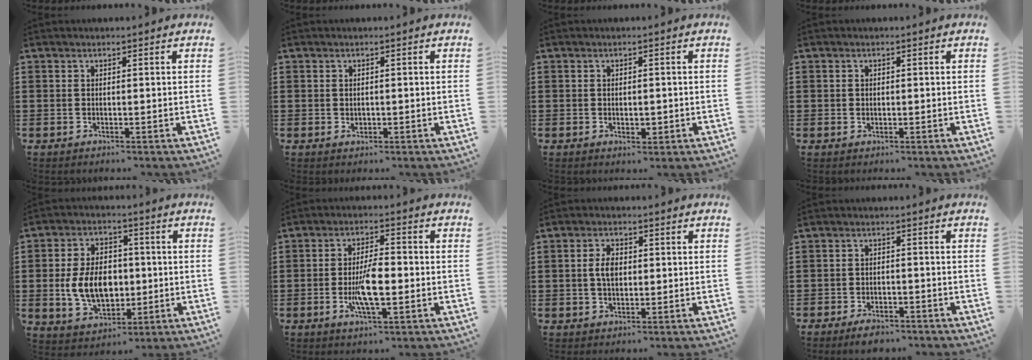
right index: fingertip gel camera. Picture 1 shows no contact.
{"total": 0.9, "force": [0.0, 0.7, 0.5], "torque": [-0.011, 0.004, -0.002]}
{"total": 1.7, "force": [-0.3, 1.1, 1.2], "torque": [-0.024, 0.004, -0.006]}
{"total": 0.6, "force": [0.2, 0.6, 0.2], "torque": [-0.006, 0.003, 0.004]}
{"total": 9.5, "force": [-0.7, 6.1, 7.2], "torque": [-0.152, 0.007, -0.014]}
{"total": 7.4, "force": [-1.5, 2.5, 6.8], "torque": [-0.149, -0.008, -0.034]}
{"total": 3.8, "force": [0.2, 2.1, 3.1], "torque": [-0.064, 0.010, 0.003]}
{"total": 2.4, "force": [-2.3, 0.6, 0.5], "torque": [-0.013, 0.004, -0.046]}